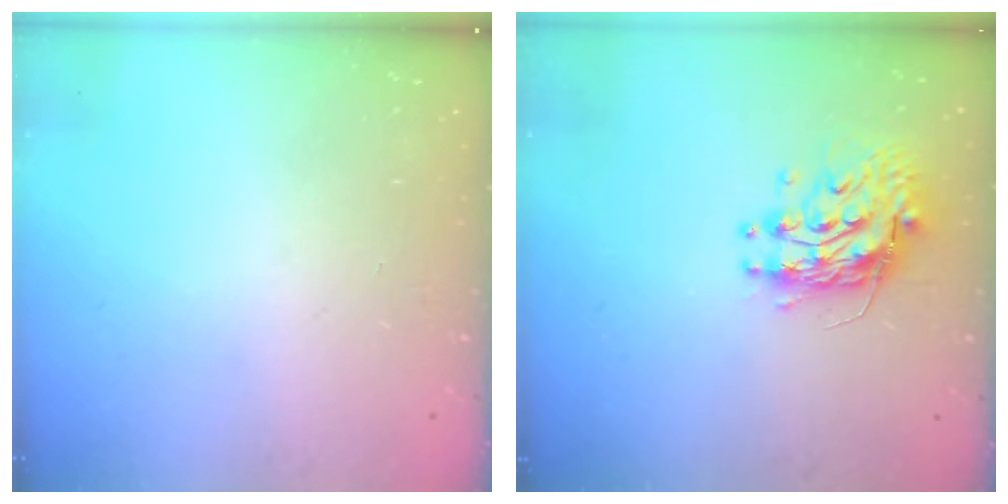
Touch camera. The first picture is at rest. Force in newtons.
{"total": 10.8, "press": 10.7, "slide": 0.9}